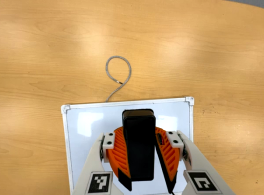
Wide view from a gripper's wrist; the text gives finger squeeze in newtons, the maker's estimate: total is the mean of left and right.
{"total": 11.2, "left": 10.8, "right": 11.6}